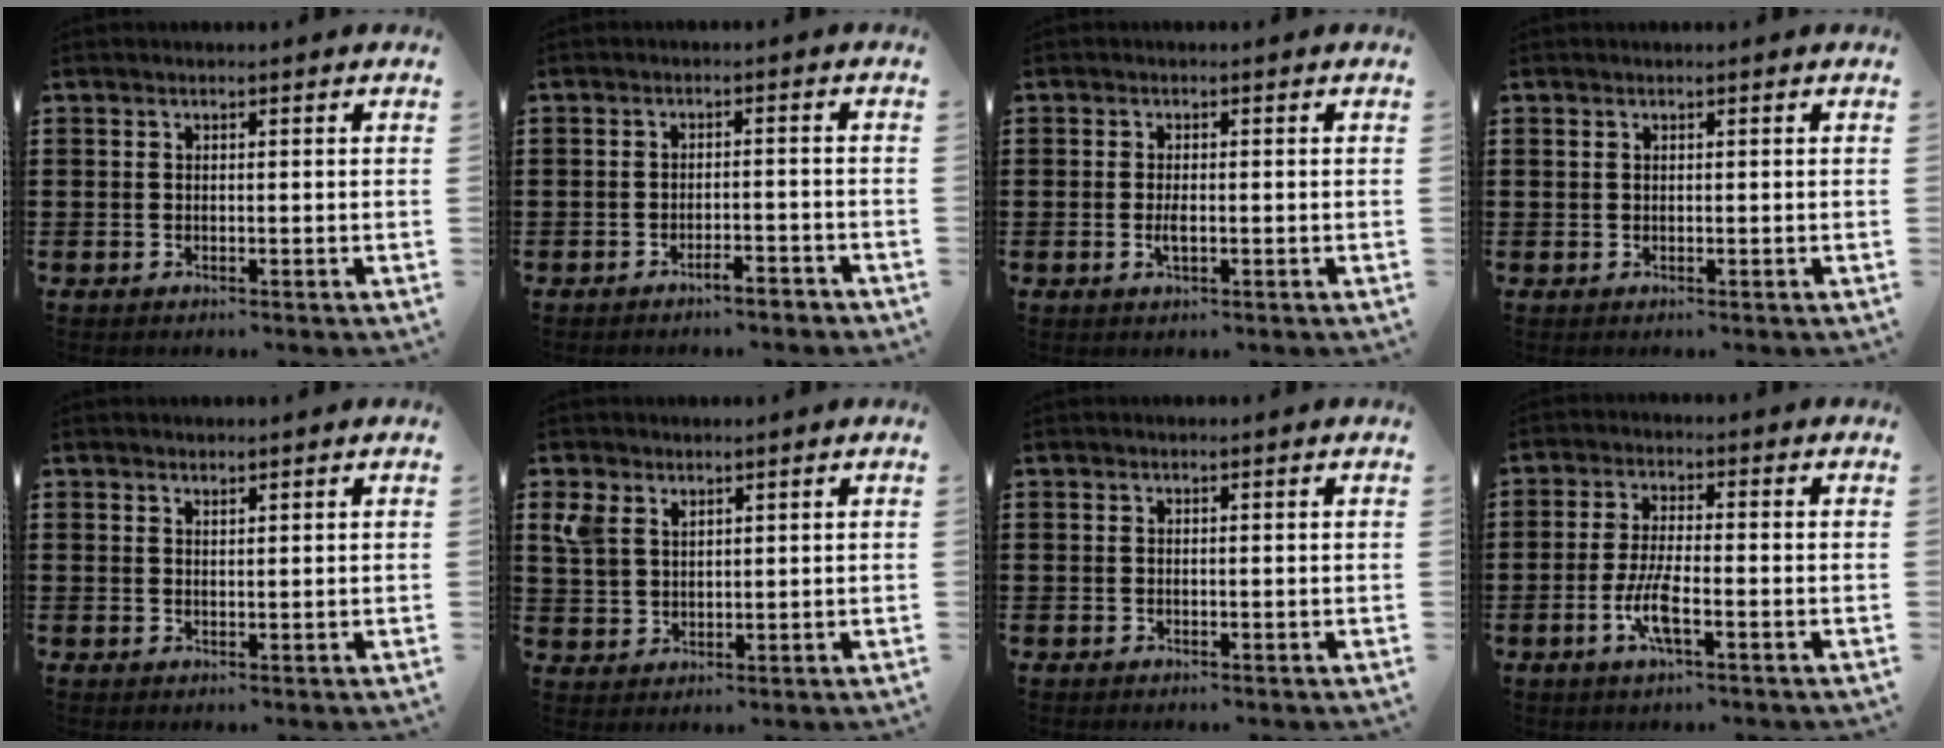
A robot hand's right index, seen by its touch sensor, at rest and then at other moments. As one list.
[{"total": 2.7, "force": [-2.5, 0.2, 1.1], "torque": [-0.022, -0.002, -0.050]}, {"total": 1.9, "force": [-0.4, 0.6, 1.8], "torque": [-0.040, -0.003, -0.009]}, {"total": 0.5, "force": [0.2, 0.4, 0.2], "torque": [-0.004, 0.004, 0.004]}, {"total": 0.9, "force": [0.9, 0.2, 0.0], "torque": [-0.001, 0.001, 0.018]}, {"total": 4.2, "force": [2.6, 2.9, 1.8], "torque": [-0.049, 0.012, 0.049]}, {"total": 0.0}, {"total": 5.6, "force": [-2.2, 1.1, 5.0], "torque": [-0.110, -0.009, -0.047]}]